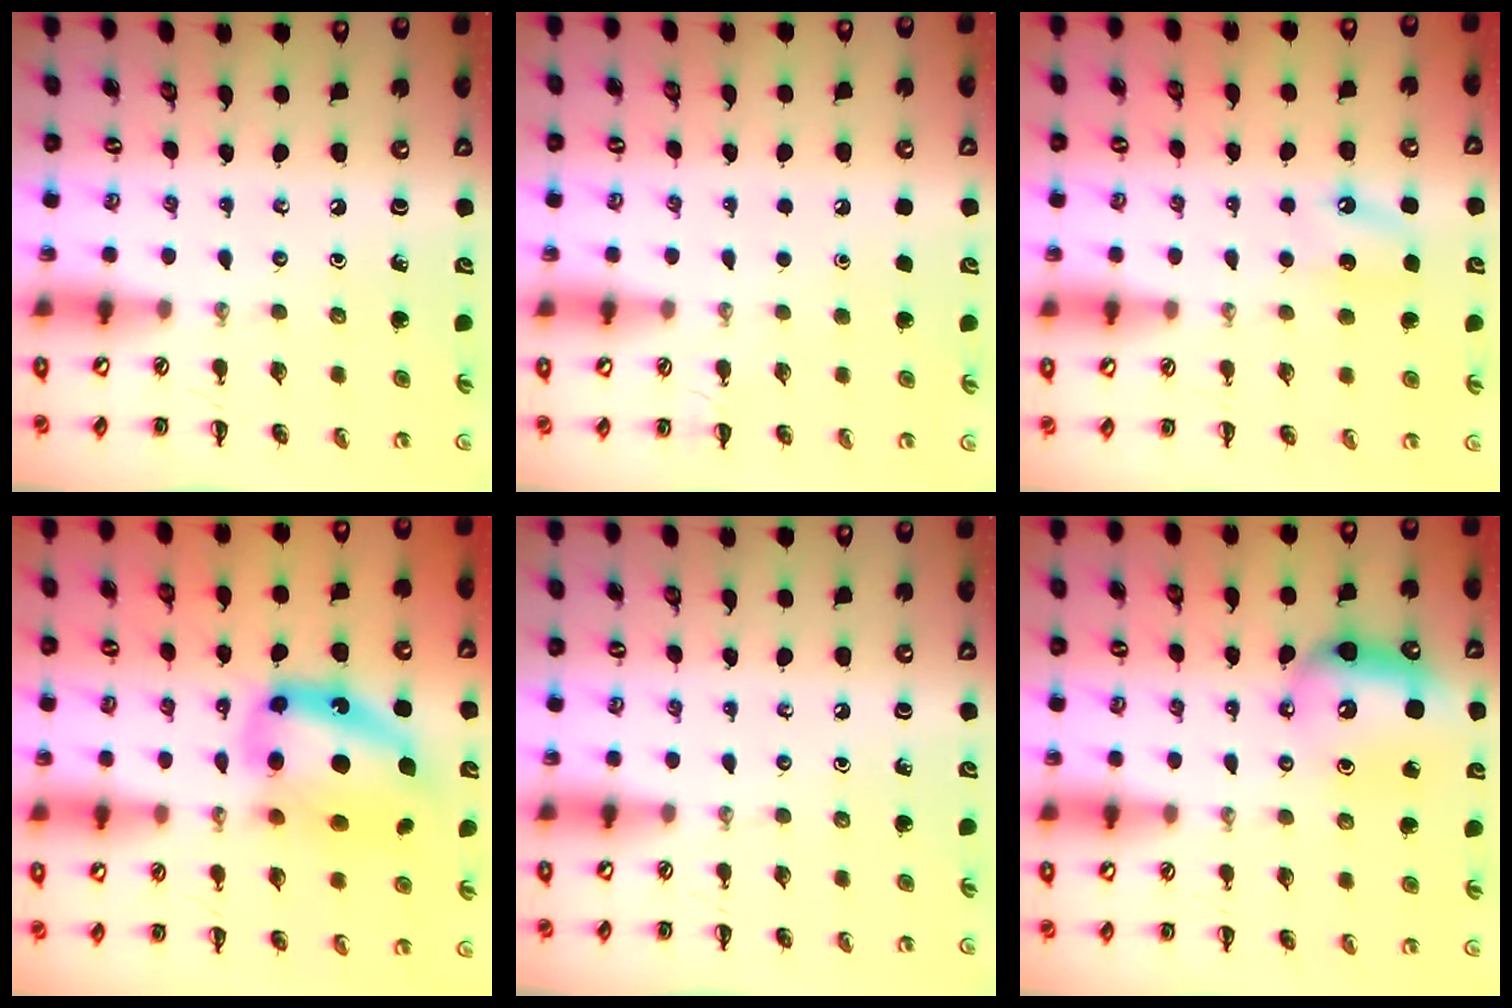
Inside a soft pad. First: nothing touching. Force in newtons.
{"total": 1.8, "press": 1.8, "slide": 0.1}
{"total": 6.9, "press": 6.7, "slide": 1.8}
{"total": 14.5, "press": 14.1, "slide": 3.6}
{"total": 0.0}
{"total": 9.0, "press": 9.0, "slide": 0.9}